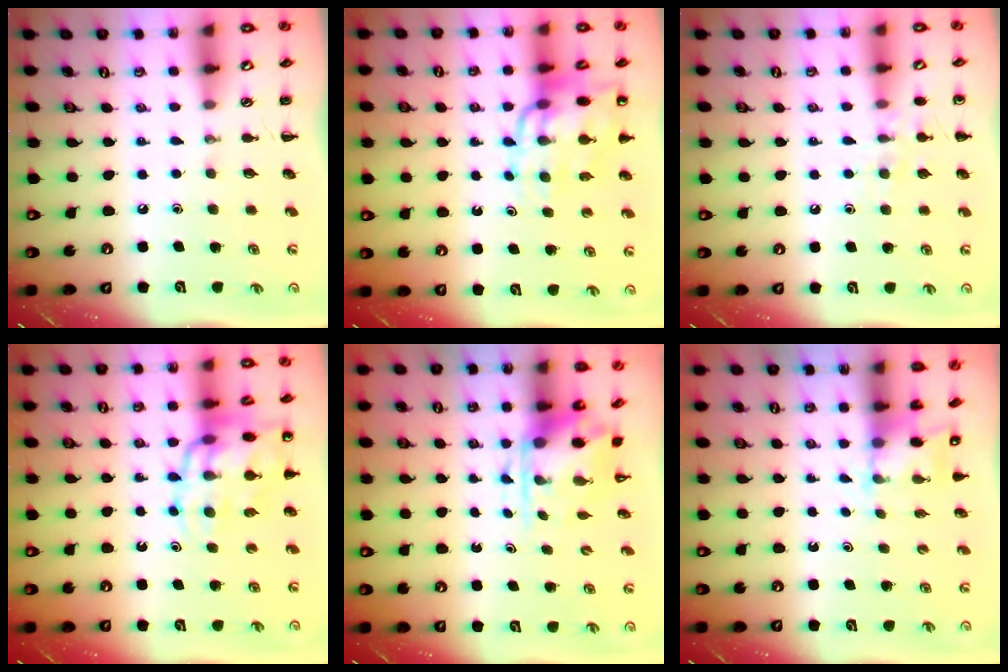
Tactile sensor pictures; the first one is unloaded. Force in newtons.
{"total": 13.6, "press": 13.2, "slide": 3.2}
{"total": 7.9, "press": 7.8, "slide": 1.6}
{"total": 16.7, "press": 16.3, "slide": 3.7}
{"total": 3.8, "press": 3.7, "slide": 0.9}
{"total": 3.6, "press": 3.5, "slide": 0.8}